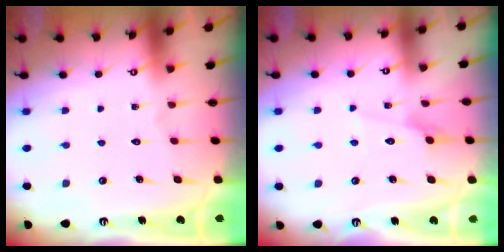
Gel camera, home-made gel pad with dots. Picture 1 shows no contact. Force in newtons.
{"total": 3.3, "press": 3.3, "slide": 0.3}